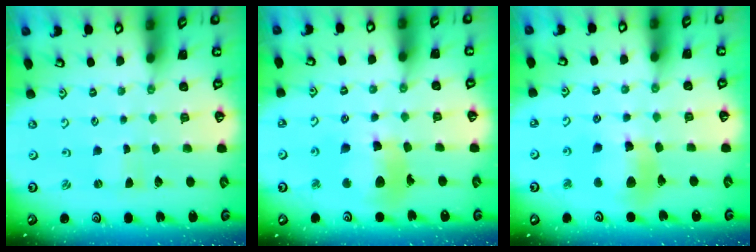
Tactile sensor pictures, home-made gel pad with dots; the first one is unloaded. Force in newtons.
{"total": 15.4, "press": 15.3, "slide": 1.9}
{"total": 12.1, "press": 12.0, "slide": 1.5}